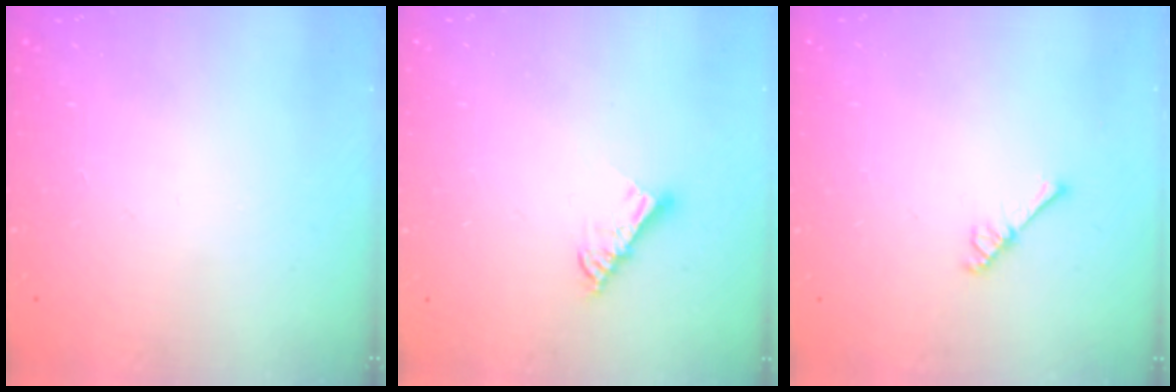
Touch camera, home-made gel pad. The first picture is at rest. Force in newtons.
{"total": 6.1, "press": 6.1, "slide": 0.4}
{"total": 2.6, "press": 2.6, "slide": 0.3}